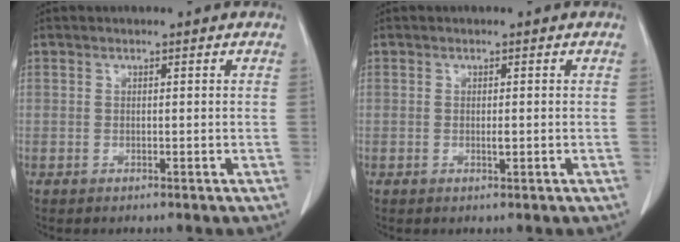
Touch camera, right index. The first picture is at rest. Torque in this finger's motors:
{"motor_torque": [0.04, -0.02, 0.07, 0.02]}